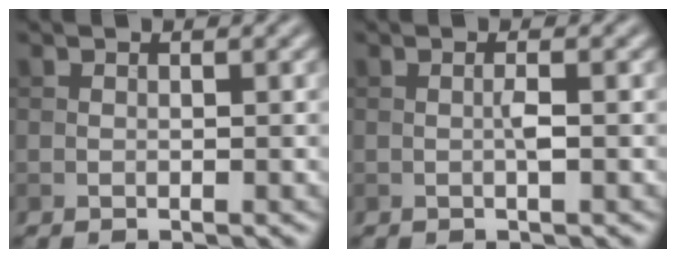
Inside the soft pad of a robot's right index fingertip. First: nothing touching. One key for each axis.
{"total": 1.0, "fx": -0.1, "fy": 0.0, "fz": 1.0, "tx": -0.020, "ty": 0.002, "tz": -0.004}